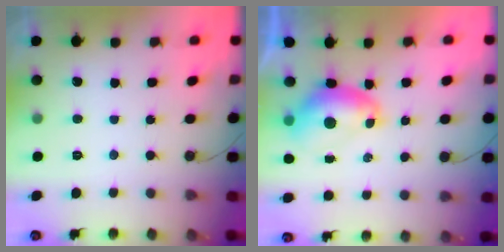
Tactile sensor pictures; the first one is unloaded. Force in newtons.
{"total": 7.6, "press": 7.6, "slide": 1.0}